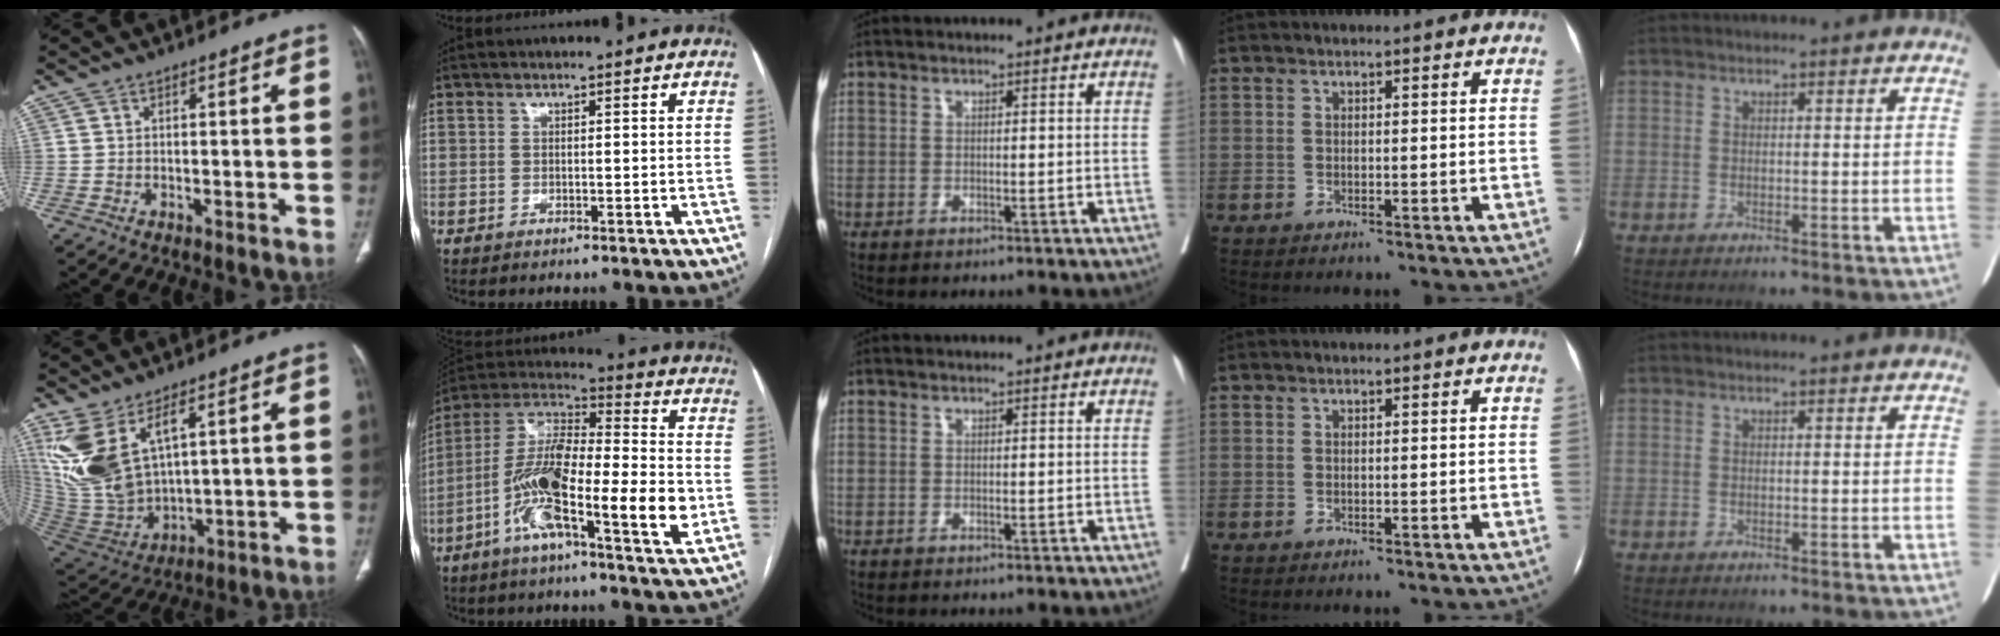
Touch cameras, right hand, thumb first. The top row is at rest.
{"thumb": {"total": 16.7, "force": [6.6, 8.8, 12.6], "torque": [-0.257, -0.029, 0.155]}, "index": {"total": 19.1, "force": [-5.2, 3.8, 18.0], "torque": [-0.331, 0.001, -0.096]}}